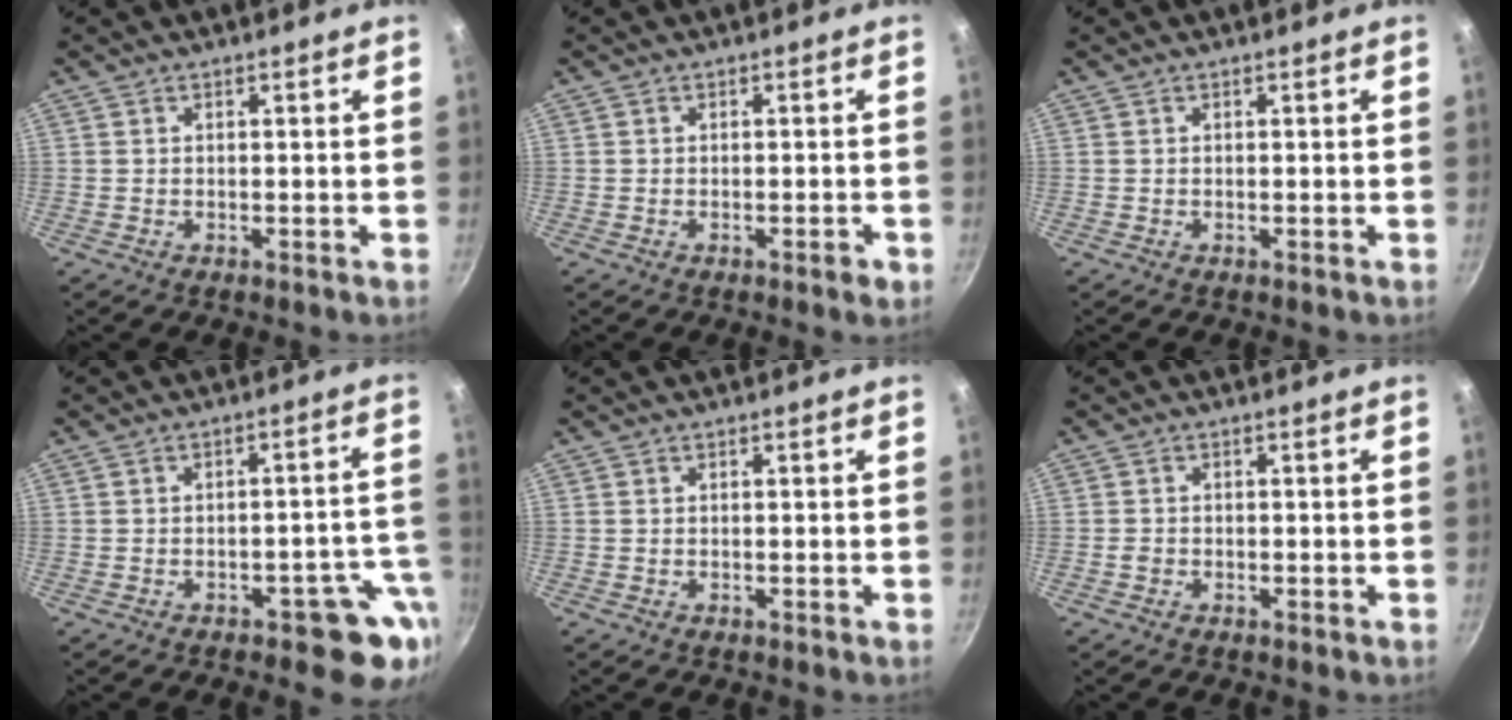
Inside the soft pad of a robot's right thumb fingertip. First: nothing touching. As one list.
[{"total": 1.8, "force": [-0.8, 0.6, 1.5], "torque": [-0.021, 0.009, -0.012]}, {"total": 0.0}, {"total": 8.3, "force": [-4.0, 4.4, 5.7], "torque": [-0.002, 0.045, -0.041]}, {"total": 0.0}, {"total": 1.3, "force": [-0.6, 1.0, 0.5], "torque": [-0.010, 0.006, -0.011]}]